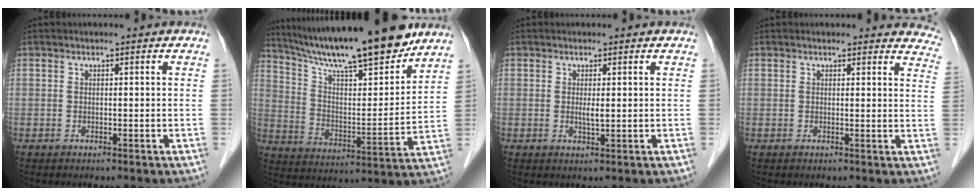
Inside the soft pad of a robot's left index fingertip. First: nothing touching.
{"total": 19.3, "force": [16.5, 0.9, 10.0], "torque": [-0.172, -0.007, 0.278]}
{"total": 1.4, "force": [0.1, 0.2, 1.3], "torque": [-0.029, -0.006, 0.003]}
{"total": 10.1, "force": [9.6, 2.6, 1.5], "torque": [0.030, -0.034, 0.063]}